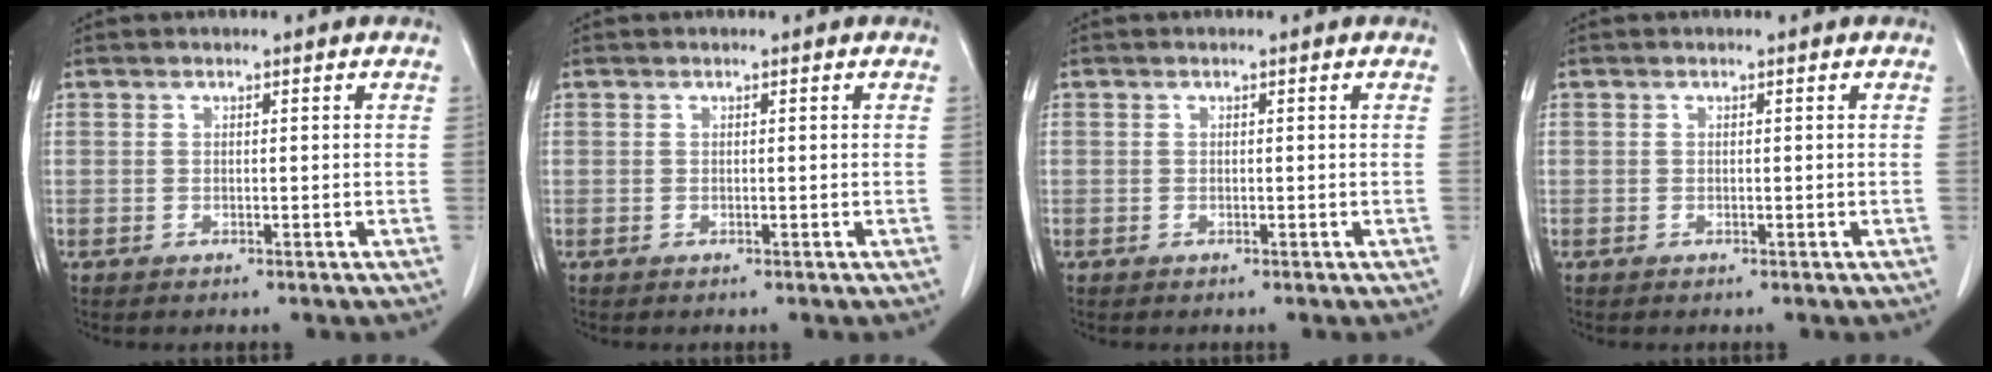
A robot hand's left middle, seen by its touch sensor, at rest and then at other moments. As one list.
[{"total": 0.0}, {"total": 0.0}, {"total": 0.0}]